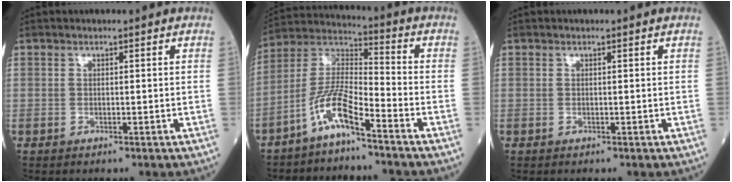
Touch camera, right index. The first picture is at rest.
{"total": 8.7, "force": [-5.6, 1.1, 6.5], "torque": [-0.146, 0.005, -0.117]}
{"total": 0.0}